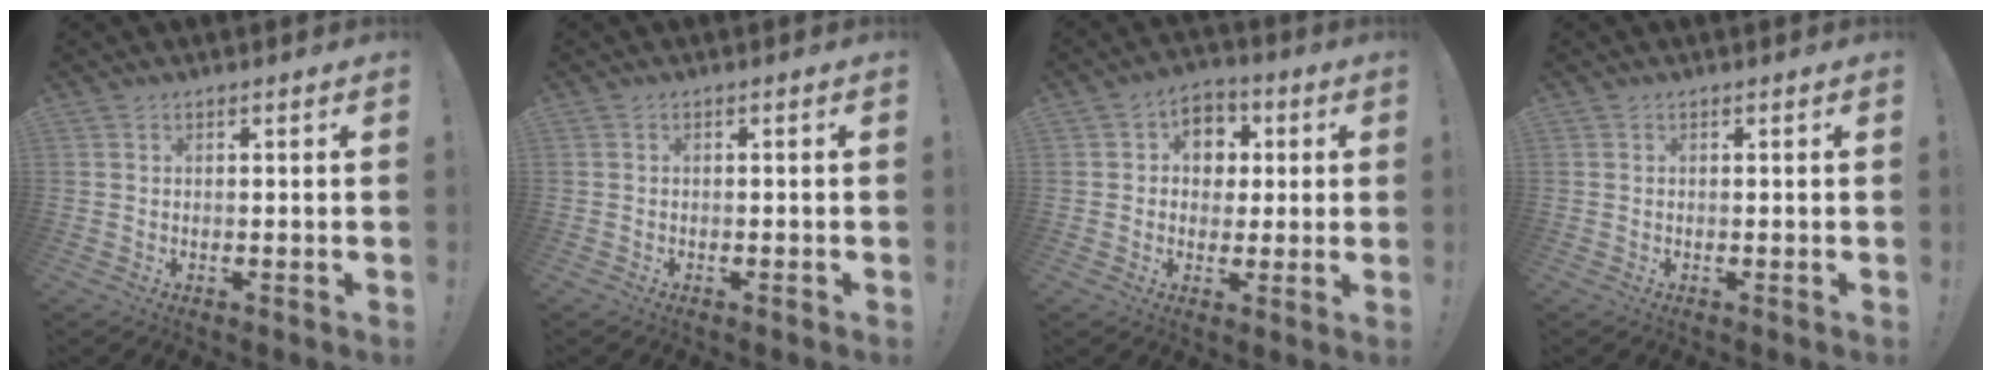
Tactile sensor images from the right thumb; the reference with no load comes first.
{"total": 0.8, "force": [-0.8, 0.1, 0.0], "torque": [0.003, 0.000, -0.014]}
{"total": 8.5, "force": [1.2, 7.5, 3.9], "torque": [-0.050, 0.005, 0.028]}
{"total": 0.0}